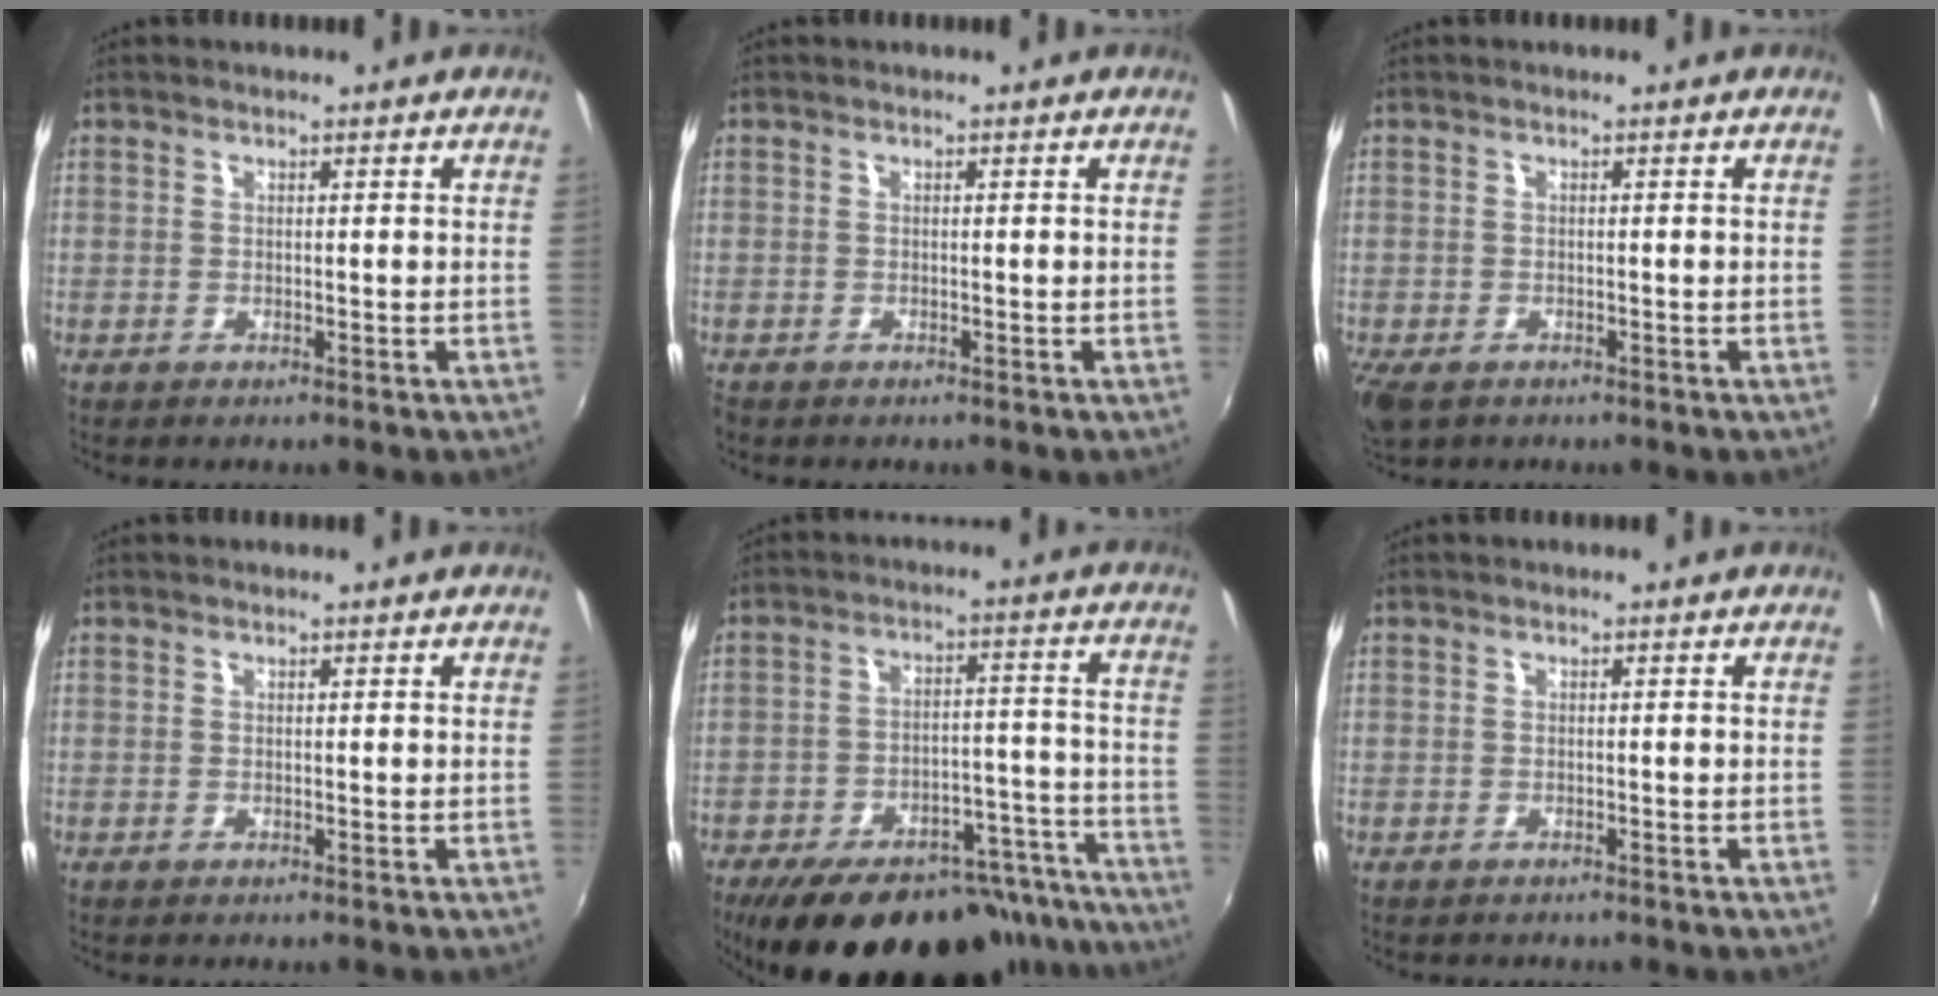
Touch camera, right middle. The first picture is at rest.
{"total": 0.5, "force": [-0.4, 0.3, 0.0], "torque": [-0.002, -0.003, -0.010]}
{"total": 4.4, "force": [-2.7, 2.4, 2.5], "torque": [-0.059, -0.019, -0.048]}
{"total": 0.0}
{"total": 27.4, "force": [-22.9, 9.7, 11.5], "torque": [-0.183, 0.025, -0.291]}
{"total": 1.1, "force": [-1.0, 0.5, 0.2], "torque": [-0.008, -0.003, -0.014]}